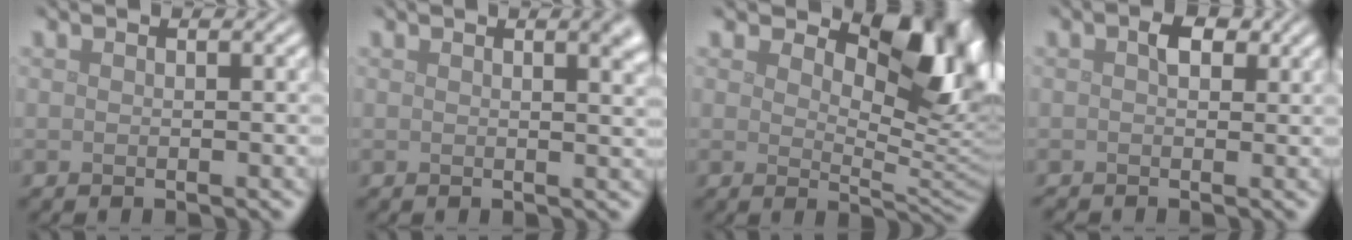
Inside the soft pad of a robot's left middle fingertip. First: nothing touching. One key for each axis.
{"total": 3.6, "fx": 1.8, "fy": 1.5, "fz": 2.8, "tx": -0.015, "ty": 0.009, "tz": 0.021}
{"total": 9.4, "fx": 4.3, "fy": 4.4, "fz": 7.0, "tx": -0.090, "ty": -0.009, "tz": 0.064}
{"total": 1.7, "fx": 0.1, "fy": 1.1, "fz": 1.3, "tx": -0.021, "ty": 0.002, "tz": 0.000}